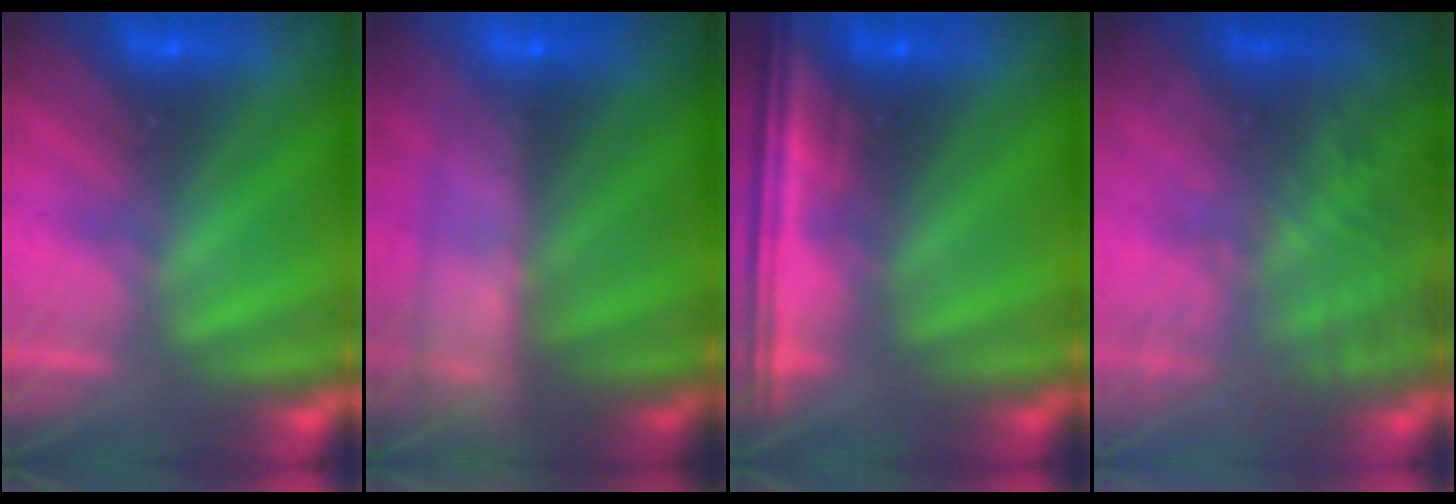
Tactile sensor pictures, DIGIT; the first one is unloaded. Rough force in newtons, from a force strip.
{"total": 5.8}
{"total": 7.3}
{"total": 9.6}